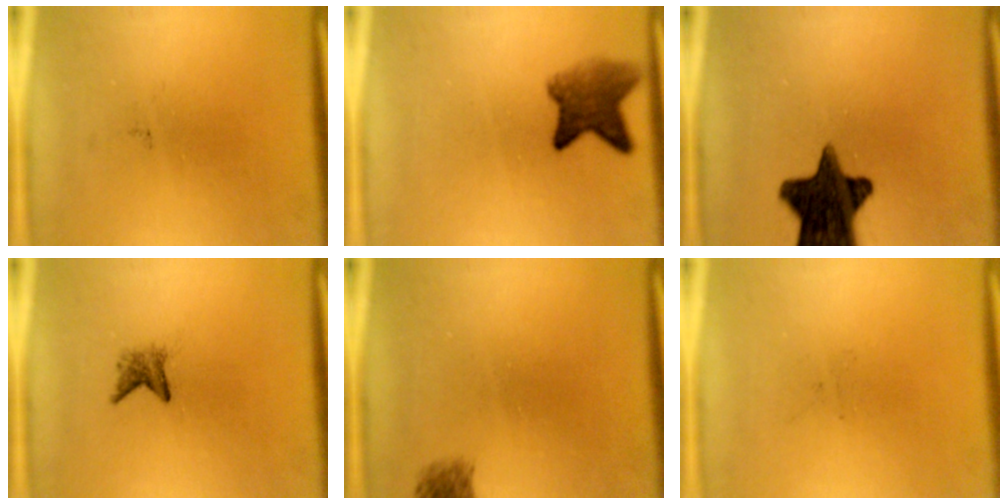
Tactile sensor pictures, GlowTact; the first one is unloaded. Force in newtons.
{"total": 5.8}
{"total": 14.3}
{"total": 1.8}
{"total": 1.9}
{"total": 0.0}